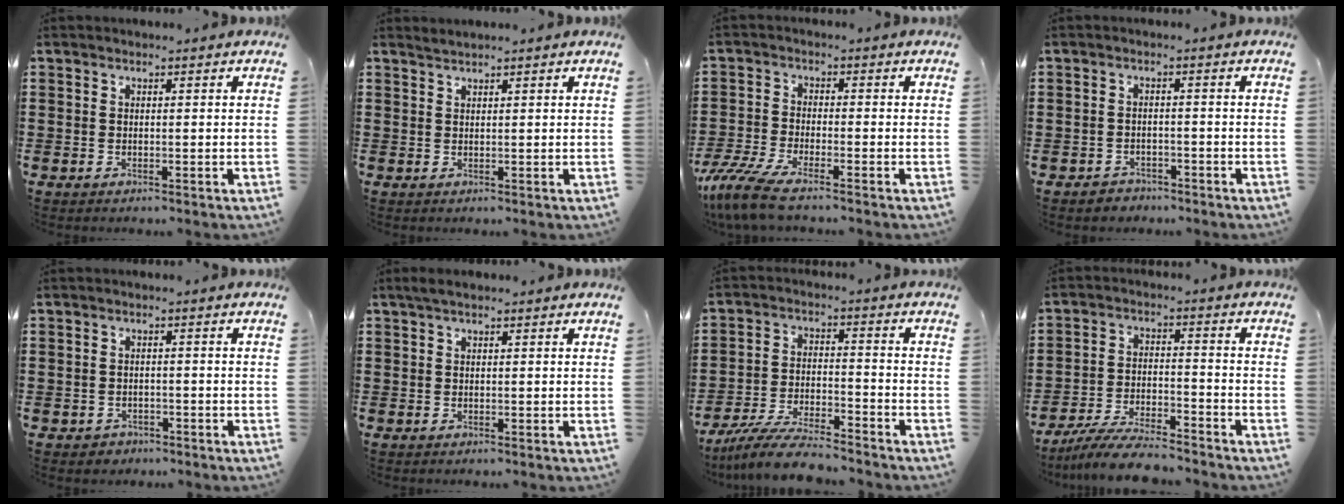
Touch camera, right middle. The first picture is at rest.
{"total": 0.9, "force": [0.9, -0.2, 0.0], "torque": [-0.002, -0.002, 0.018]}
{"total": 5.9, "force": [-4.8, 0.7, 3.4], "torque": [-0.098, -0.024, -0.099]}
{"total": 1.8, "force": [-1.7, 0.7, -0.1], "torque": [-0.004, 0.003, -0.039]}
{"total": 1.1, "force": [-0.9, 0.7, 0.0], "torque": [-0.003, 0.001, -0.022]}
{"total": 1.1, "force": [0.8, 0.1, 0.8], "torque": [-0.016, 0.003, 0.013]}
{"total": 7.9, "force": [-7.3, 0.9, 3.1], "torque": [-0.067, 0.003, -0.142]}
{"total": 7.2, "force": [-6.6, 0.7, 2.8], "torque": [-0.058, -0.001, -0.127]}